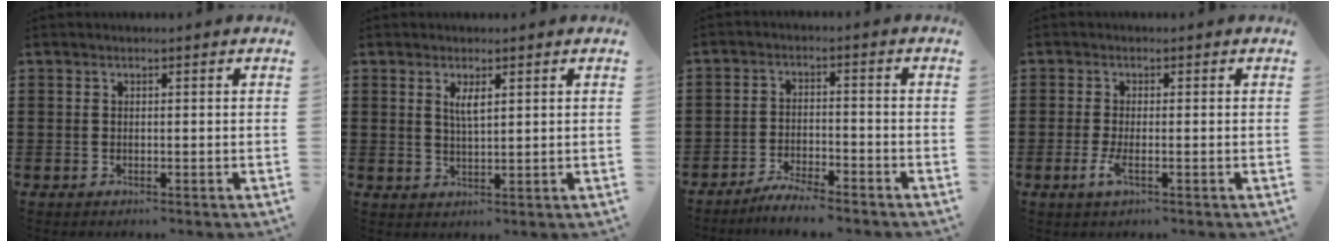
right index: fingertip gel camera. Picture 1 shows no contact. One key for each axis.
{"total": 2.6, "fx": 1.2, "fy": 0.7, "fz": 2.2, "tx": -0.046, "ty": 0.003, "tz": 0.019}
{"total": 4.1, "fx": -3.9, "fy": 0.0, "fz": 0.9, "tx": -0.019, "ty": 0.005, "tz": -0.080}
{"total": 2.8, "fx": -1.1, "fy": 0.5, "fz": 2.6, "tx": -0.063, "ty": -0.010, "tz": -0.025}